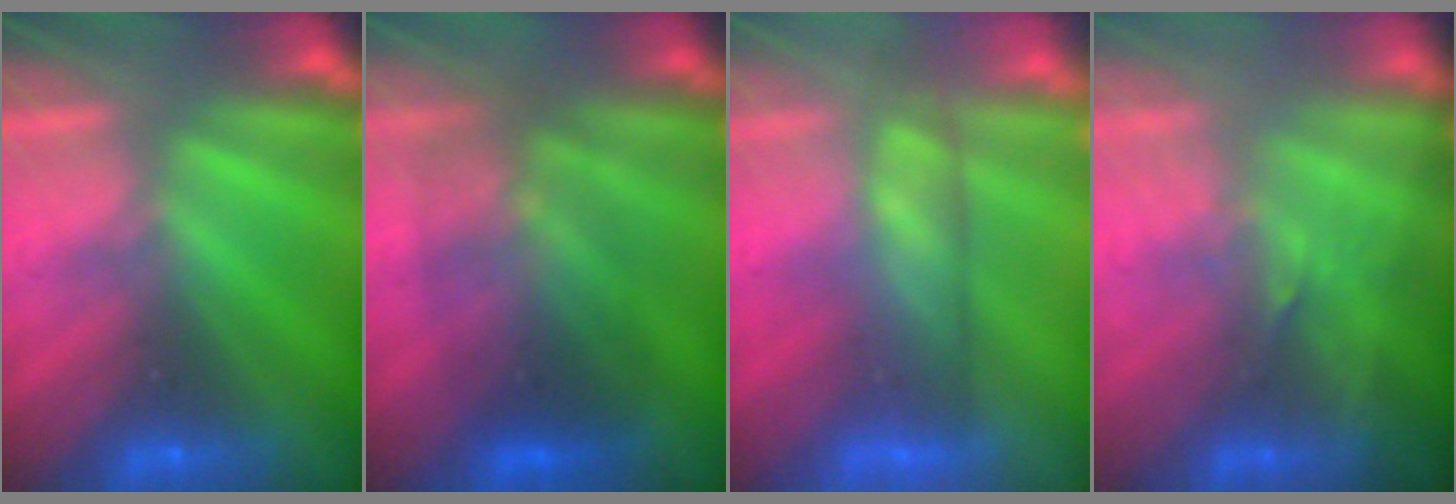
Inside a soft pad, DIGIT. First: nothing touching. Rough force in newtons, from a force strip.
{"total": 3.7}
{"total": 3.8}
{"total": 2.6}